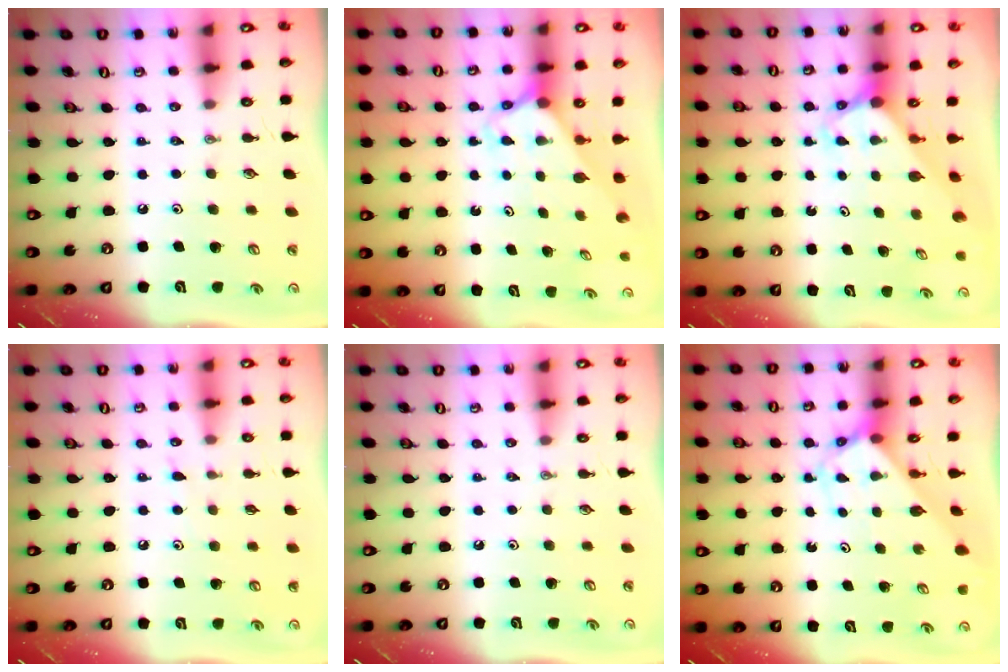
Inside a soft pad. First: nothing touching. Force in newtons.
{"total": 2.4, "press": 2.4, "slide": 0.1}
{"total": 3.0, "press": 3.0, "slide": 0.2}
{"total": 6.5, "press": 6.5, "slide": 0.4}
{"total": 0.0}
{"total": 2.9, "press": 2.9, "slide": 0.2}